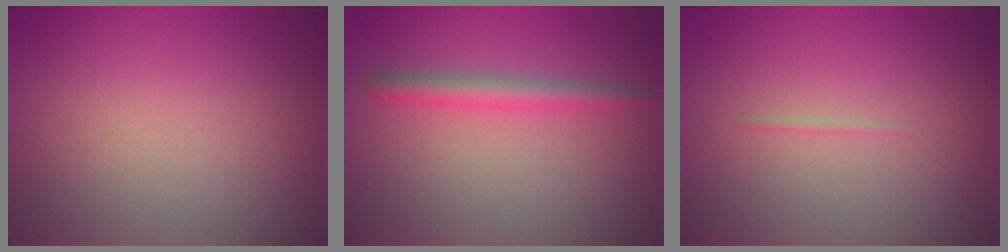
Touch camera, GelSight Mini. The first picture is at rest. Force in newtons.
{"total": 2.3, "press": 2.3, "slide": 0.1}
{"total": 0.7, "press": 0.7, "slide": 0.2}